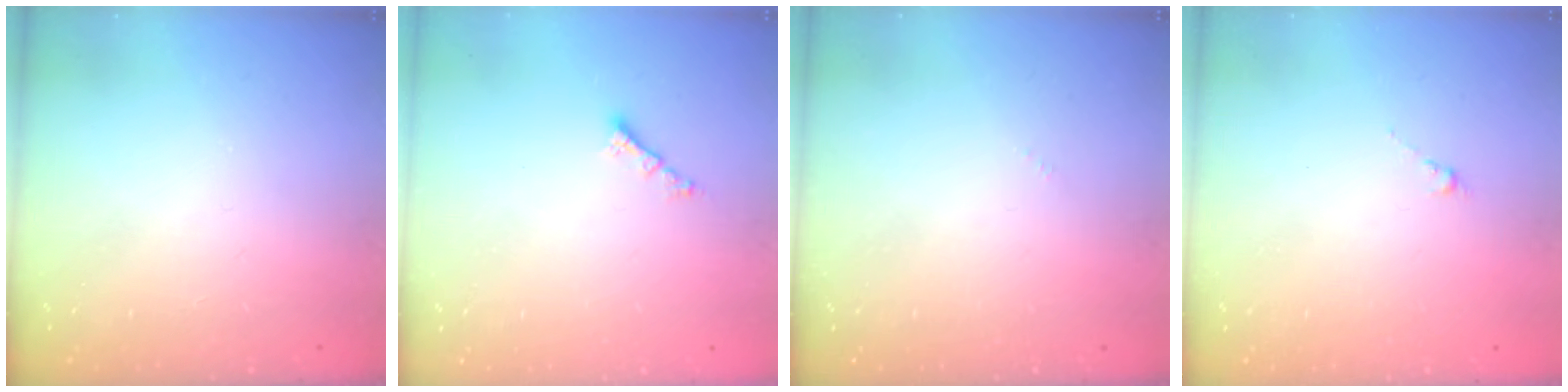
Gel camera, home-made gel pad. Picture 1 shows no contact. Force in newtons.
{"total": 1.8, "press": 1.8, "slide": 0.2}
{"total": 0.0}
{"total": 0.0}